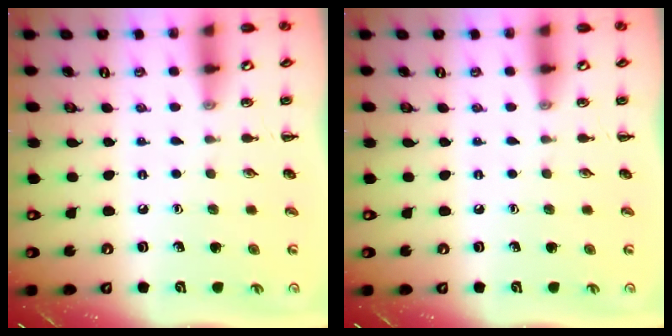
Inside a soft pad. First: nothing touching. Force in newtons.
{"total": 0.0}